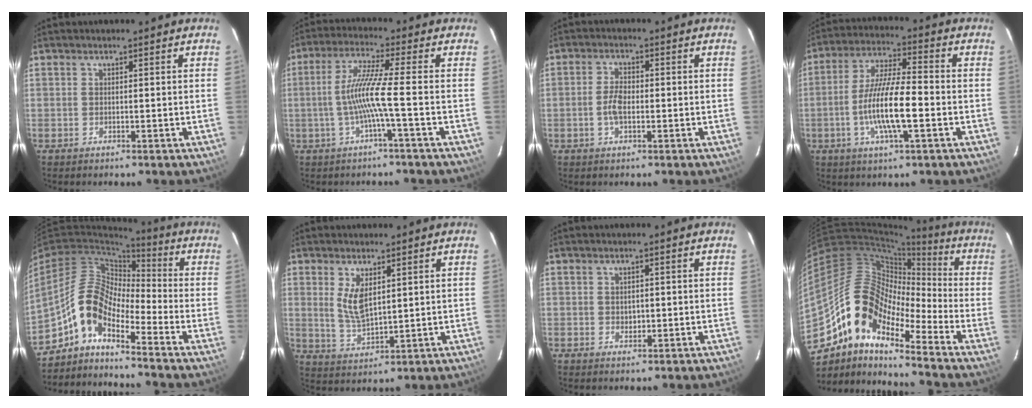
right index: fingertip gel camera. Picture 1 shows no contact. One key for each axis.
{"total": 7.9, "fx": -2.1, "fy": -1.5, "fz": 7.4, "tx": -0.158, "ty": 0.000, "tz": -0.036}
{"total": 4.0, "fx": -0.8, "fy": 2.0, "fz": 3.3, "tx": -0.069, "ty": 0.003, "tz": -0.014}
{"total": 12.2, "fx": -3.3, "fy": 2.3, "fz": 11.6, "tx": -0.226, "ty": -0.005, "tz": -0.062}
{"total": 9.0, "fx": -5.8, "fy": 3.4, "fz": 6.0, "tx": -0.115, "ty": 0.021, "tz": -0.129}
{"total": 6.5, "fx": 2.2, "fy": 3.0, "fz": 5.4, "tx": -0.099, "ty": -0.009, "tz": 0.053}
{"total": 1.5, "fx": 0.1, "fy": 1.3, "fz": 0.7, "tx": -0.008, "ty": 0.001, "tz": 0.003}
{"total": 14.6, "fx": -9.5, "fy": 6.0, "fz": 9.3, "tx": -0.152, "ty": 0.011, "tz": -0.197}